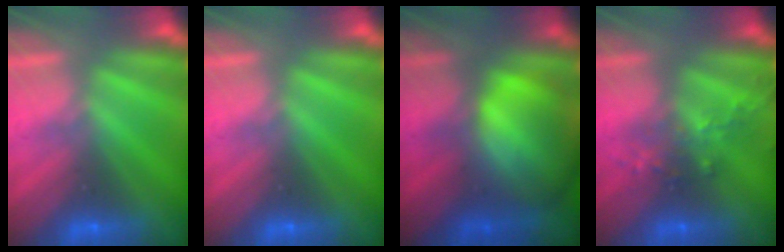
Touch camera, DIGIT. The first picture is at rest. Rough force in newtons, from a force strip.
{"total": 0.0}
{"total": 7.2}
{"total": 2.6}